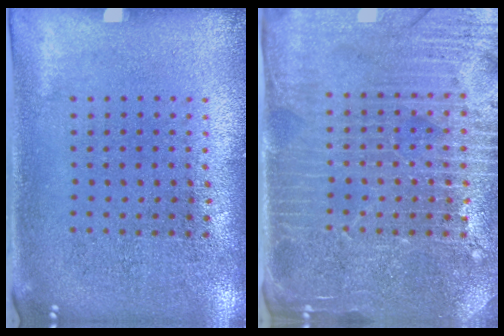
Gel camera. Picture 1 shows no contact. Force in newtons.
{"total": 4.3, "press": 4.1, "slide": 1.3}